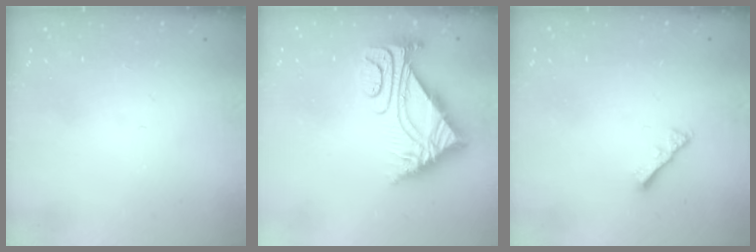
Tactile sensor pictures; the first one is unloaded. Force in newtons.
{"total": 8.2, "press": 8.2, "slide": 0.8}
{"total": 2.8, "press": 2.8, "slide": 0.6}